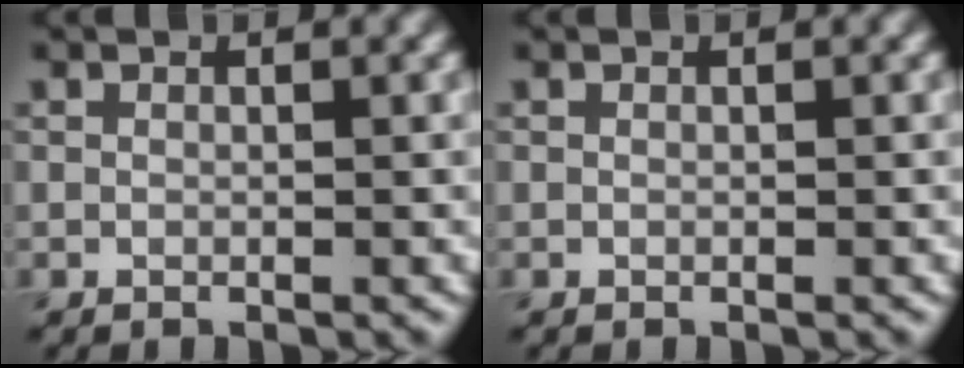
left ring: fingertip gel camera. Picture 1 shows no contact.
{"total": 0.0}